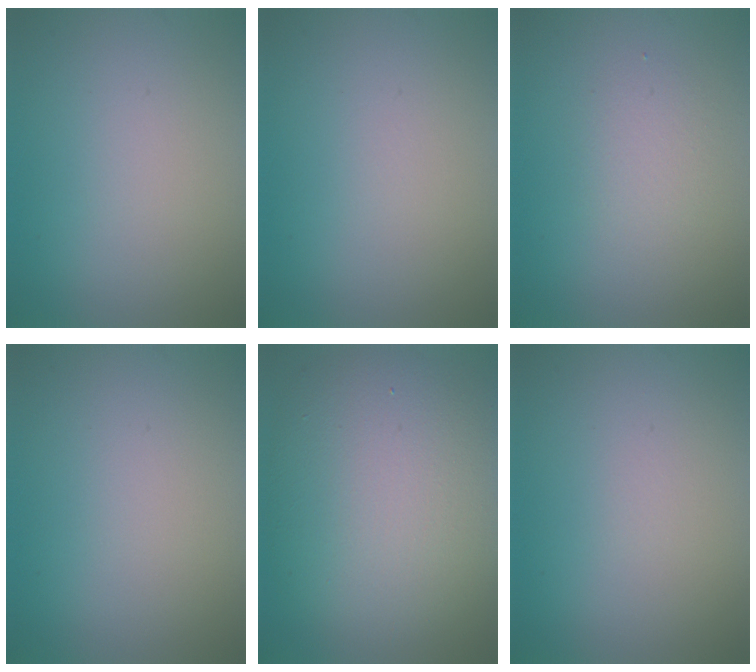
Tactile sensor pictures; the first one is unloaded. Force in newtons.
{"total": 0.0}
{"total": 1.7, "press": 1.7, "slide": 0.2}
{"total": 0.0}
{"total": 11.3, "press": 11.3, "slide": 0.6}
{"total": 0.0}